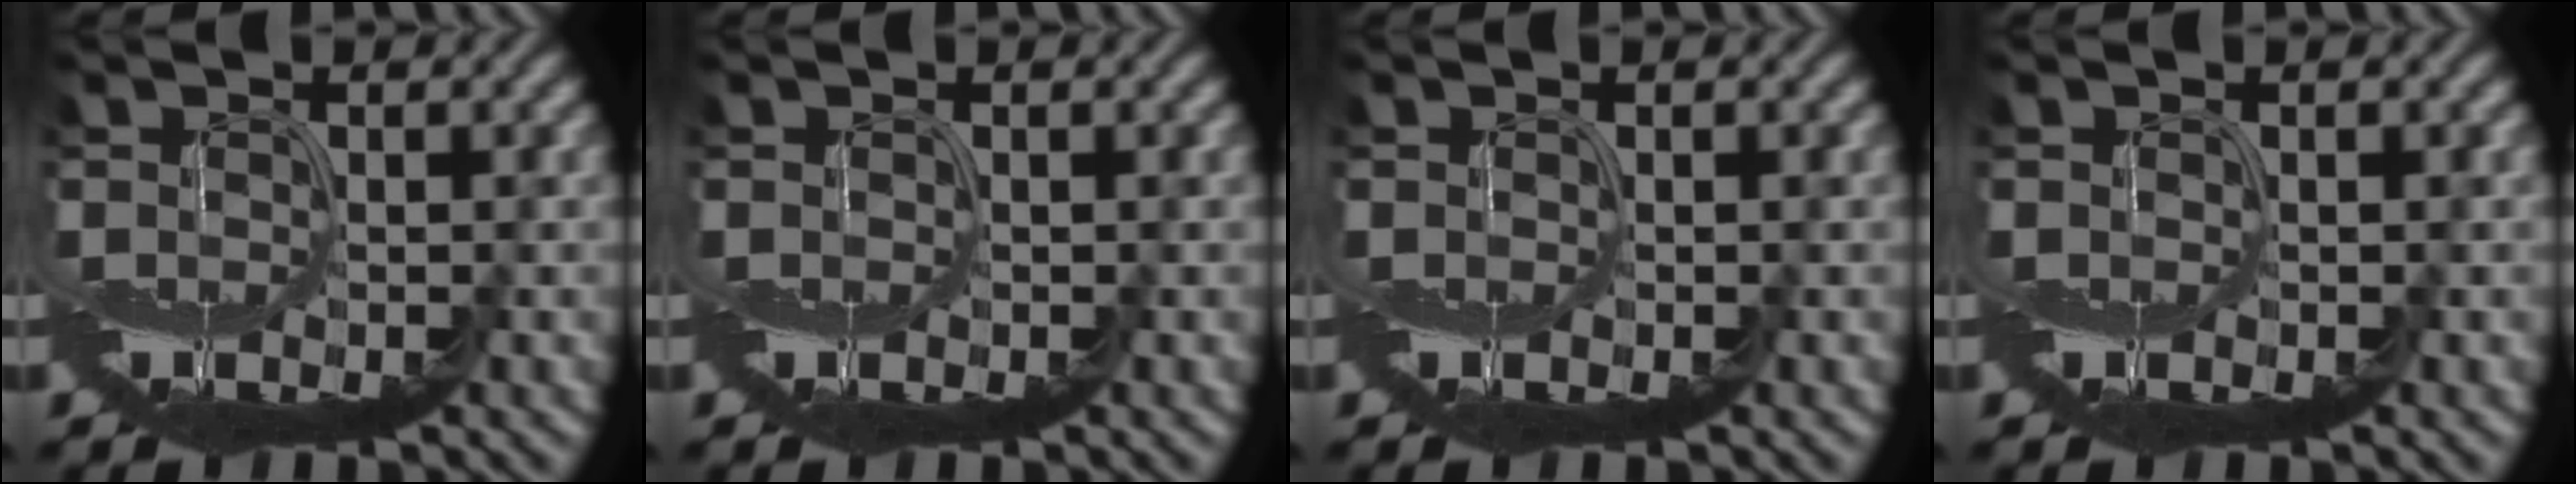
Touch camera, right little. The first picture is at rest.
{"total": 0.0}
{"total": 0.0}
{"total": 0.0}